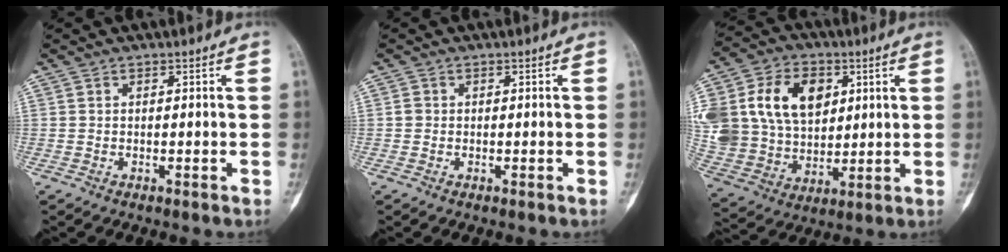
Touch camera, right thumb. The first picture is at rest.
{"total": 0.9, "force": [0.0, 0.8, 0.3], "torque": [-0.002, 0.002, -0.001]}
{"total": 25.8, "force": [7.2, 18.9, 16.1], "torque": [-0.339, 0.030, 0.150]}